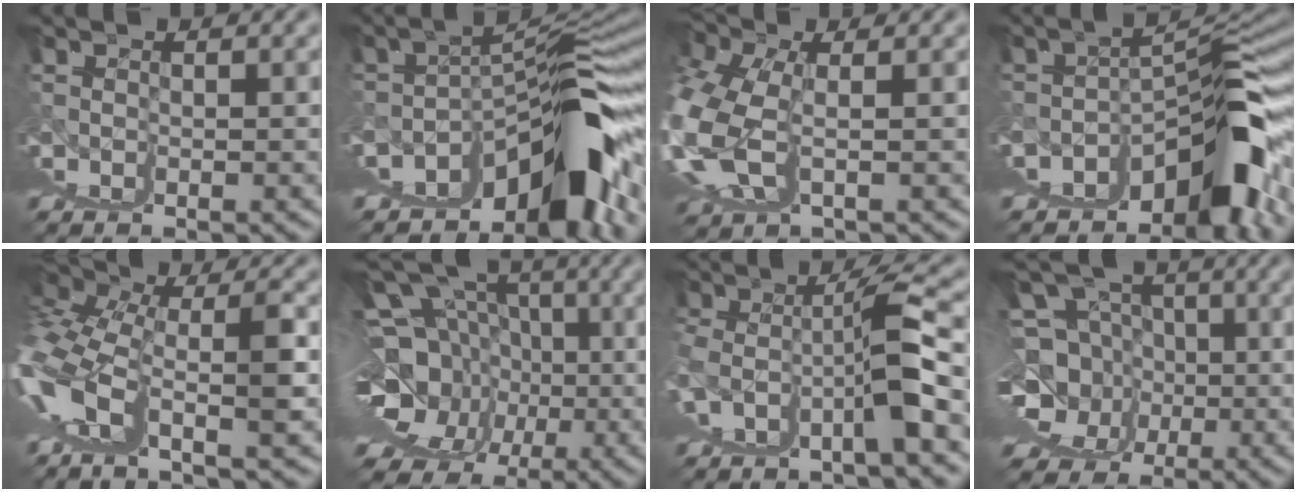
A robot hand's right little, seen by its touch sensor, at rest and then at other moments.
{"total": 12.2, "force": [-0.1, 1.9, 12.0], "torque": [-0.123, 0.032, 0.008]}
{"total": 2.0, "force": [1.1, 0.6, 1.5], "torque": [-0.043, -0.009, 0.029]}
{"total": 9.8, "force": [-0.7, 1.4, 9.7], "torque": [-0.099, 0.030, -0.005]}
{"total": 5.6, "force": [3.4, -2.7, 3.6], "torque": [-0.052, 0.022, 0.056]}
{"total": 13.0, "force": [4.4, 7.3, 9.8], "torque": [-0.122, 0.005, 0.075]}
{"total": 4.2, "force": [0.5, 0.8, 4.1], "torque": [-0.088, 0.007, 0.018]}
{"total": 10.4, "force": [2.4, 7.2, 7.2], "torque": [-0.098, -0.022, 0.053]}